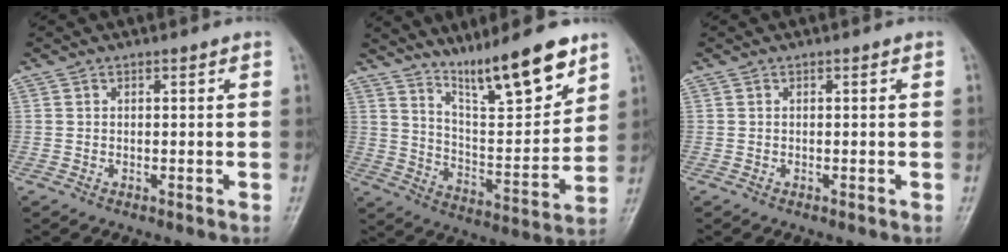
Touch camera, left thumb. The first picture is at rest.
{"total": 15.5, "force": [11.4, 3.0, 10.1], "torque": [-0.136, -0.076, 0.200]}
{"total": 0.0}